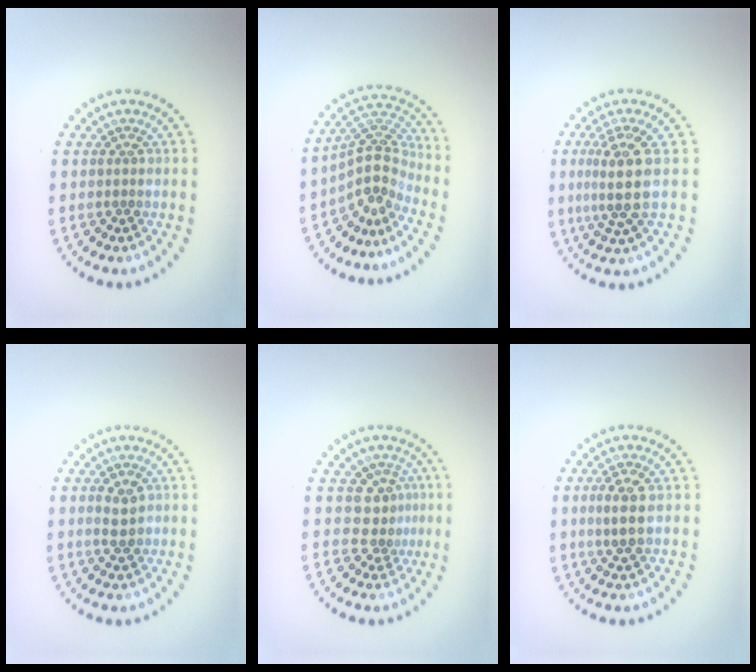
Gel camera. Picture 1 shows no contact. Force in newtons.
{"total": 3.8, "press": 2.7, "slide": 2.8}
{"total": 3.8, "press": 3.1, "slide": 2.2}
{"total": 2.2, "press": 2.2, "slide": 0.2}
{"total": 2.6, "press": 1.8, "slide": 1.8}
{"total": 2.4, "press": 2.3, "slide": 0.7}